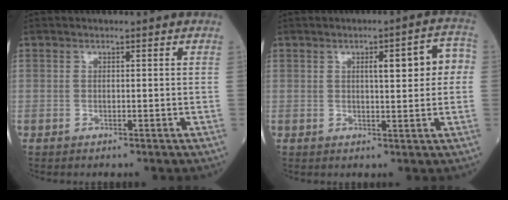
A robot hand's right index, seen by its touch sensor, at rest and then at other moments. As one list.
[{"total": 6.6, "force": [1.1, 1.4, 6.4], "torque": [-0.084, 0.023, 0.014]}]